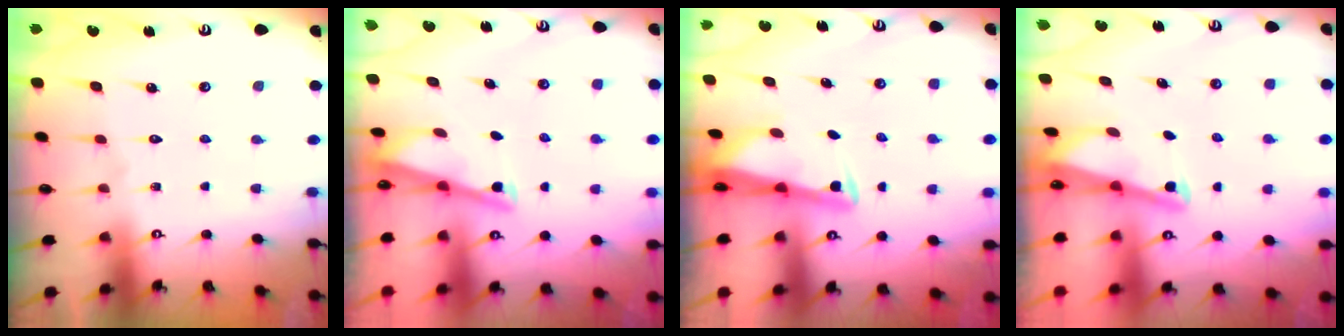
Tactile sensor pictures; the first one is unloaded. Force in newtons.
{"total": 2.7, "press": 2.7, "slide": 0.3}
{"total": 2.6, "press": 2.6, "slide": 0.5}
{"total": 2.2, "press": 2.2, "slide": 0.3}